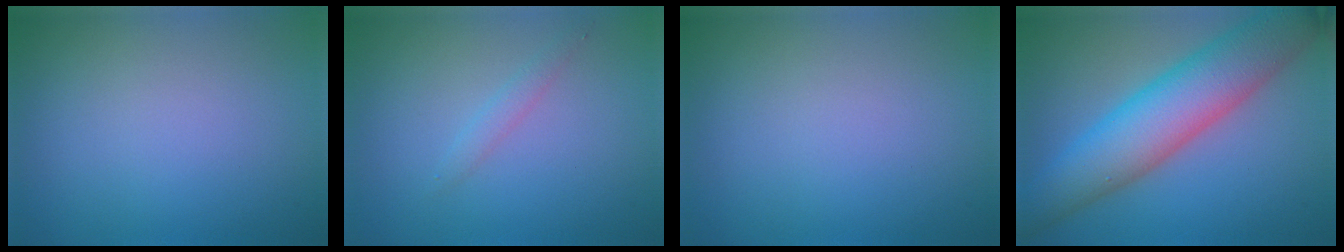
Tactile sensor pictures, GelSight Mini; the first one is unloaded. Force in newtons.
{"total": 1.0, "press": 1.0, "slide": 0.0}
{"total": 0.0}
{"total": 8.4, "press": 8.4, "slide": 0.4}